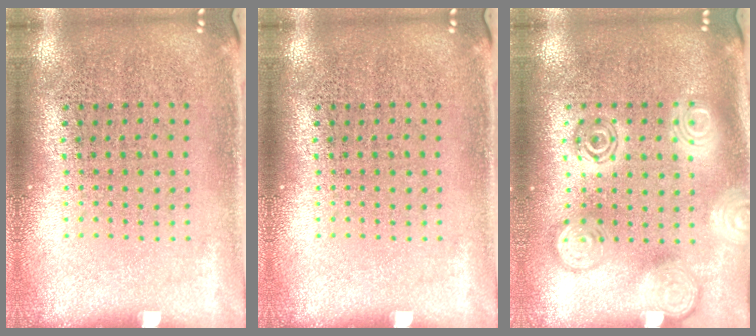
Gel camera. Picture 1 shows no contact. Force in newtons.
{"total": 0.0}
{"total": 2.8, "press": 2.8, "slide": 0.5}